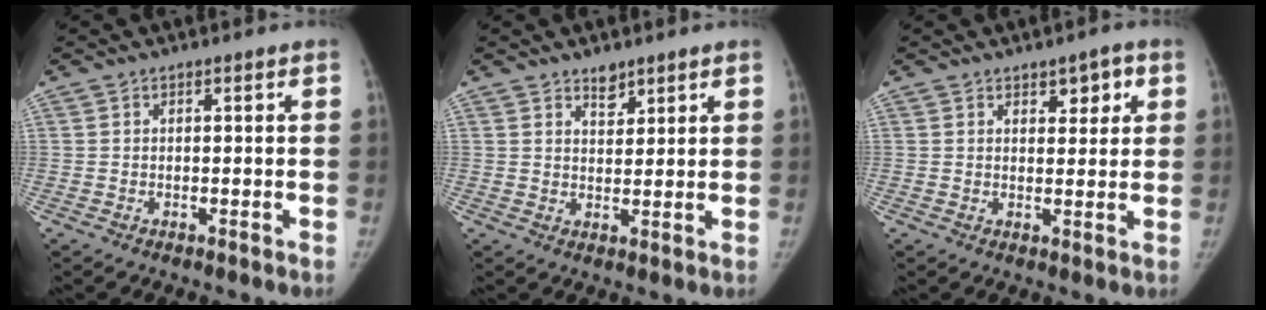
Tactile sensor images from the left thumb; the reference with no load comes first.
{"total": 3.0, "force": [2.3, 1.6, 1.2], "torque": [-0.004, -0.018, 0.040]}
{"total": 4.2, "force": [2.1, 2.3, 2.8], "torque": [-0.013, -0.009, 0.028]}